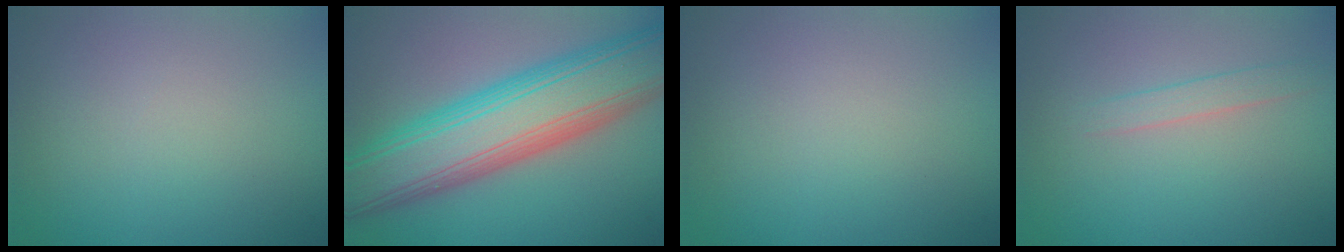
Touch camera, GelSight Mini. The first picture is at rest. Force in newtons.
{"total": 12.0, "press": 12.0, "slide": 0.6}
{"total": 0.0}
{"total": 1.3, "press": 1.3, "slide": 0.1}